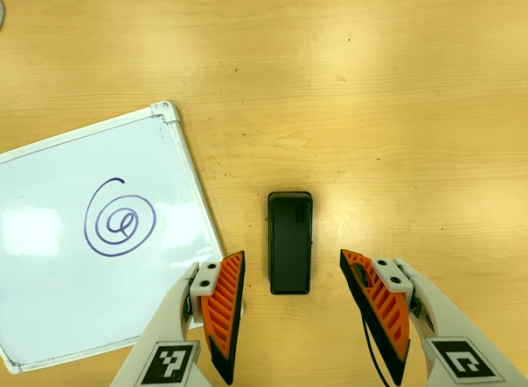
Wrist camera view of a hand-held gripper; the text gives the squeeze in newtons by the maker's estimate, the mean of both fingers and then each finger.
{"total": 0.0}